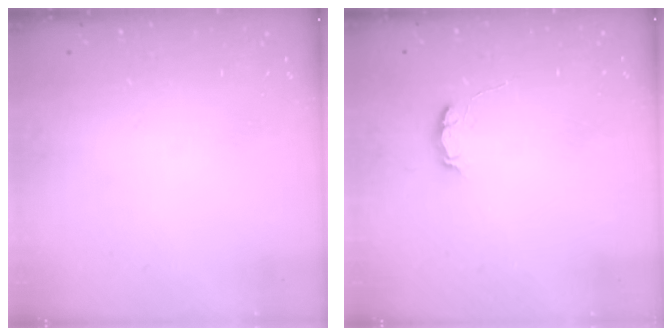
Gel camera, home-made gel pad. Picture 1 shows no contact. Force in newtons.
{"total": 3.8, "press": 3.7, "slide": 0.4}